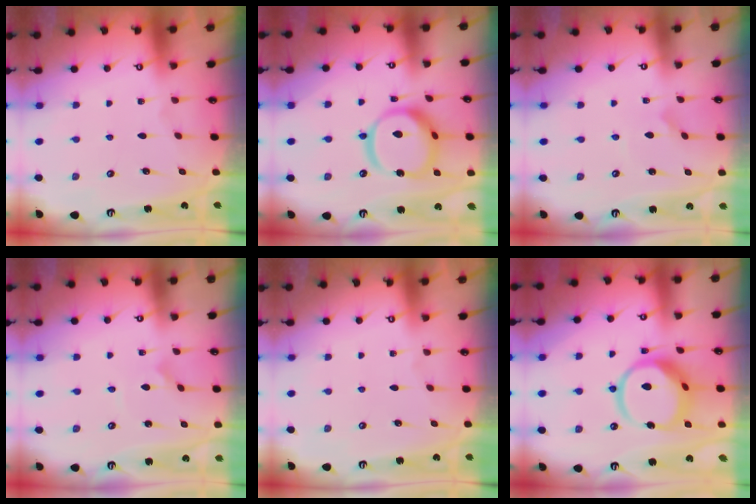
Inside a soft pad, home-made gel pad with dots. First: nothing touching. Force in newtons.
{"total": 17.1, "press": 17.0, "slide": 2.2}
{"total": 2.9, "press": 2.8, "slide": 0.3}
{"total": 1.6, "press": 1.6, "slide": 0.1}
{"total": 0.0}
{"total": 13.8, "press": 13.7, "slide": 1.7}